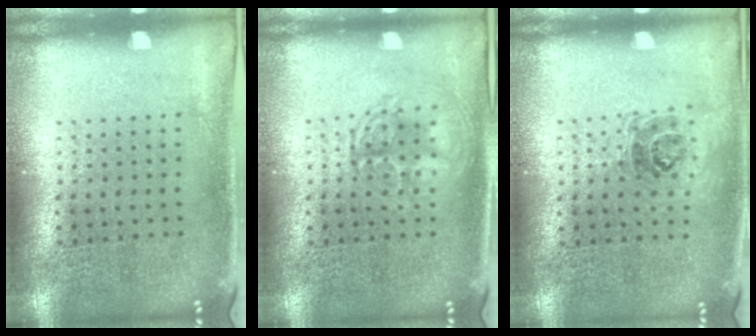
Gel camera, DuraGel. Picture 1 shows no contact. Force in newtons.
{"total": 1.3, "press": 1.3, "slide": 0.2}
{"total": 1.0, "press": 0.9, "slide": 0.5}